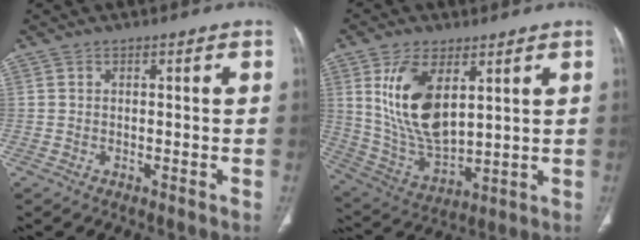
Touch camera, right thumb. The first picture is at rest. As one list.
[{"total": 15.2, "force": [5.1, 7.7, 12.1], "torque": [-0.224, -0.026, 0.113]}]